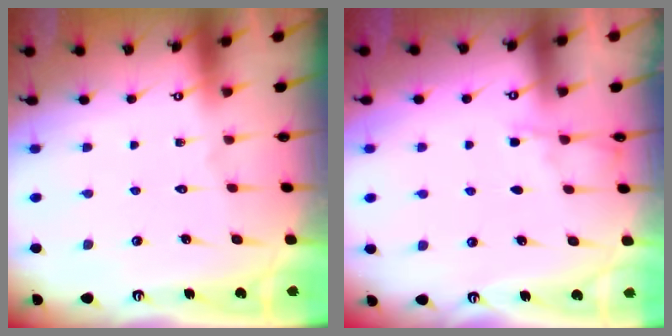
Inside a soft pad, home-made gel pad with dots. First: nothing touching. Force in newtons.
{"total": 2.5, "press": 2.5, "slide": 0.4}